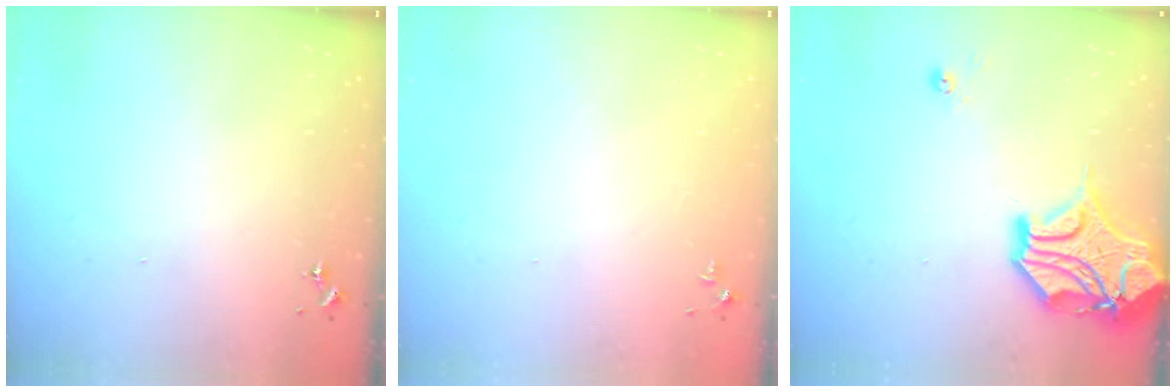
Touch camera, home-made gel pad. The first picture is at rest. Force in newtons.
{"total": 2.8, "press": 2.8, "slide": 0.4}
{"total": 16.9, "press": 16.8, "slide": 2.5}